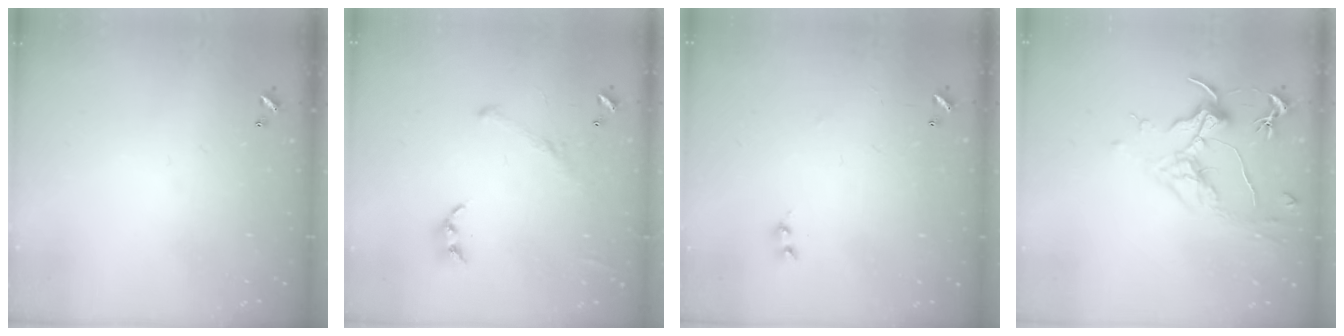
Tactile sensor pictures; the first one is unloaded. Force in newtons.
{"total": 2.3, "press": 2.1, "slide": 1.0}
{"total": 1.8, "press": 1.8, "slide": 0.3}
{"total": 1.6, "press": 1.4, "slide": 0.7}